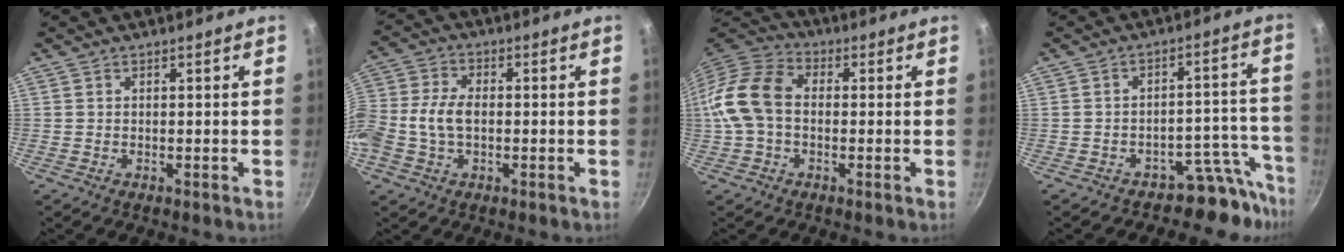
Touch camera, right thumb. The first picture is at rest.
{"total": 9.7, "force": [-1.2, 6.3, 7.2], "torque": [-0.149, 0.024, -0.036]}
{"total": 12.8, "force": [-0.4, 9.0, 9.1], "torque": [-0.160, 0.035, -0.026]}
{"total": 8.6, "force": [-7.4, 4.2, 1.3], "torque": [0.066, 0.096, -0.109]}